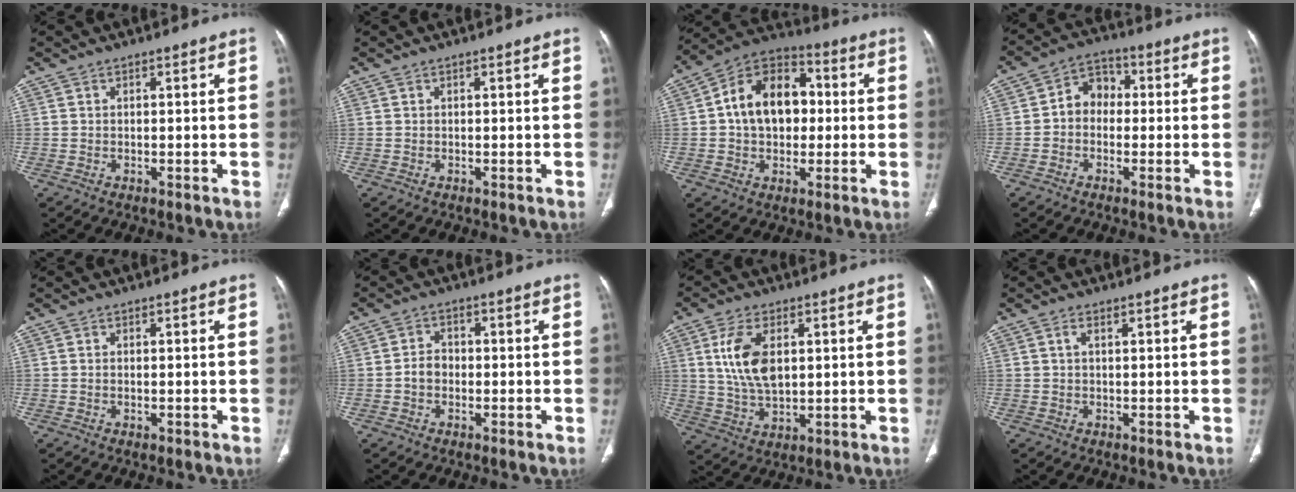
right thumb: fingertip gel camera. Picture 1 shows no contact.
{"total": 0.0}
{"total": 15.4, "force": [1.2, 10.8, 10.9], "torque": [-0.142, 0.028, 0.010]}
{"total": 6.3, "force": [-0.5, 5.2, 3.6], "torque": [-0.034, 0.027, -0.025]}
{"total": 0.0}
{"total": 3.0, "force": [-0.8, 2.4, 1.6], "torque": [-0.017, 0.012, -0.021]}
{"total": 9.9, "force": [2.4, 5.4, 8.0], "torque": [-0.155, -0.009, 0.051]}
{"total": 1.0, "force": [0.4, 0.4, 0.9], "torque": [-0.024, 0.005, 0.005]}